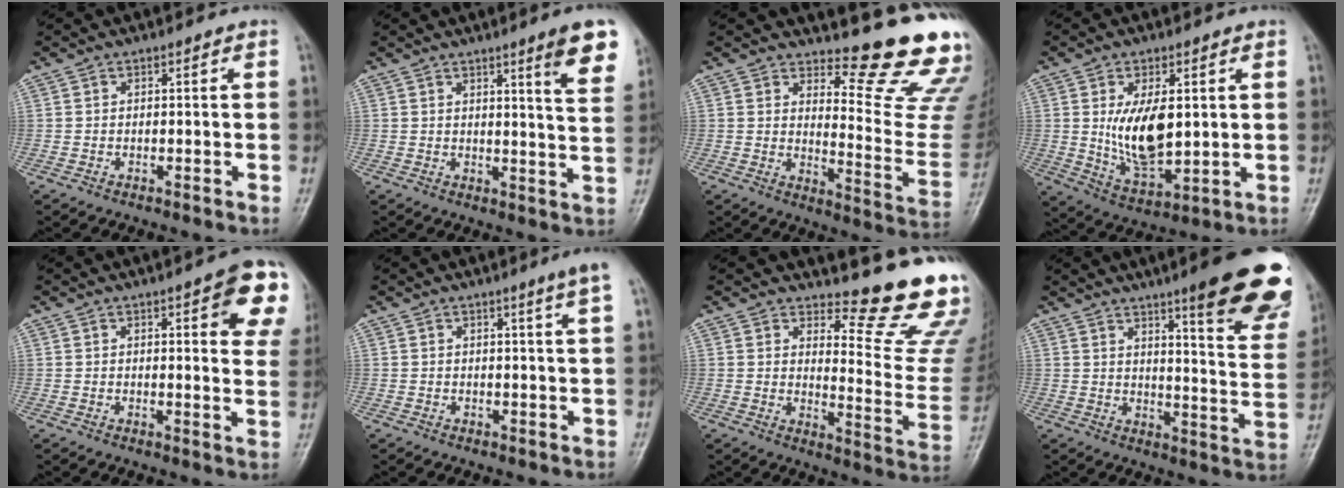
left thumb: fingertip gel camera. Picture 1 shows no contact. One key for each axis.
{"total": 9.2, "fx": 5.4, "fy": 0.7, "fz": 7.4, "tx": -0.083, "ty": -0.032, "tz": 0.066}
{"total": 15.8, "fx": 14.0, "fy": 2.1, "fz": 7.0, "tx": -0.061, "ty": -0.176, "tz": 0.173}
{"total": 11.6, "fx": 1.5, "fy": 5.9, "fz": 9.9, "tx": -0.157, "ty": -0.024, "tz": 0.042}
{"total": 11.8, "fx": 5.4, "fy": 3.2, "fz": 9.9, "tx": -0.085, "ty": -0.018, "tz": 0.058}
{"total": 3.6, "fx": 2.0, "fy": -0.7, "fz": 2.9, "tx": -0.043, "ty": -0.011, "tz": 0.030}
{"total": 15.4, "fx": 14.1, "fy": 2.1, "fz": 5.9, "tx": -0.043, "ty": -0.178, "tz": 0.167}
{"total": 22.2, "fx": 13.8, "fy": 3.8, "fz": 17.0, "tx": -0.193, "ty": -0.066, "tz": 0.179}